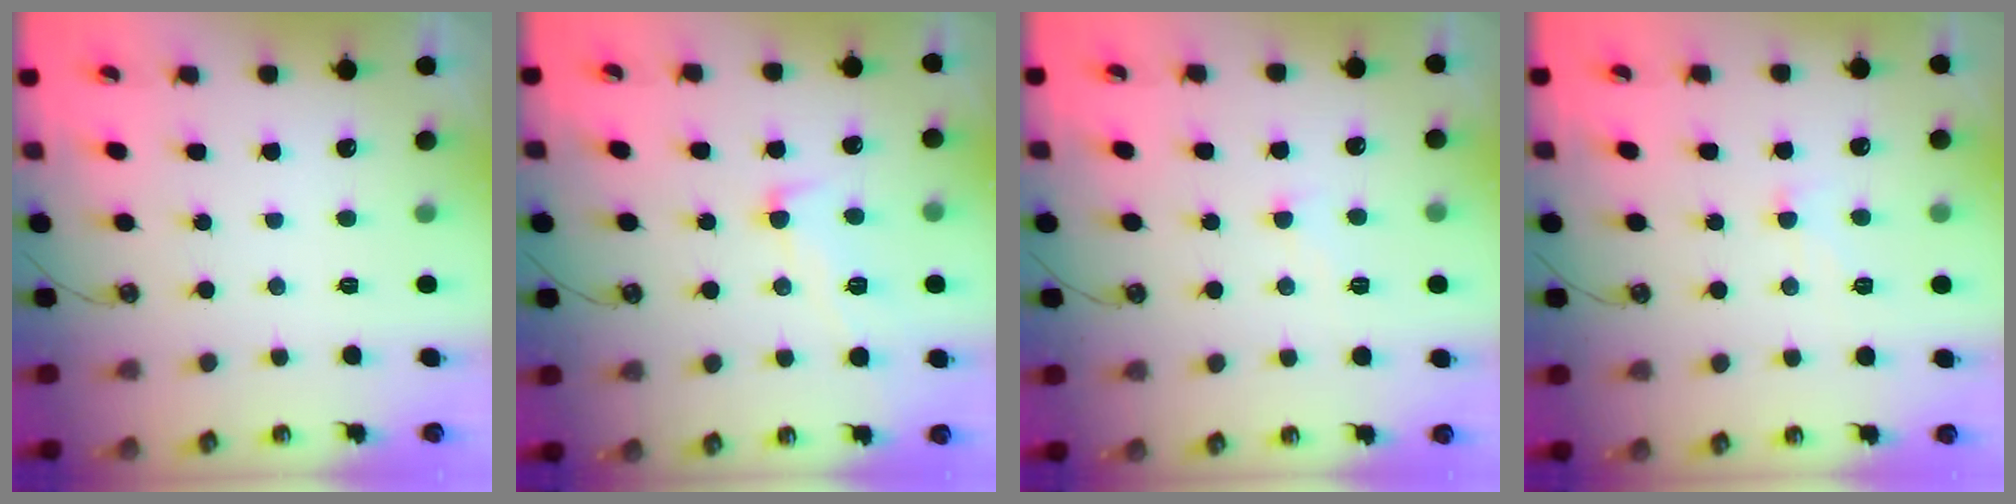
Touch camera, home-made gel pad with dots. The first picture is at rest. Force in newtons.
{"total": 2.1, "press": 1.8, "slide": 1.1}
{"total": 2.0, "press": 2.0, "slide": 0.4}
{"total": 1.8, "press": 1.7, "slide": 0.6}